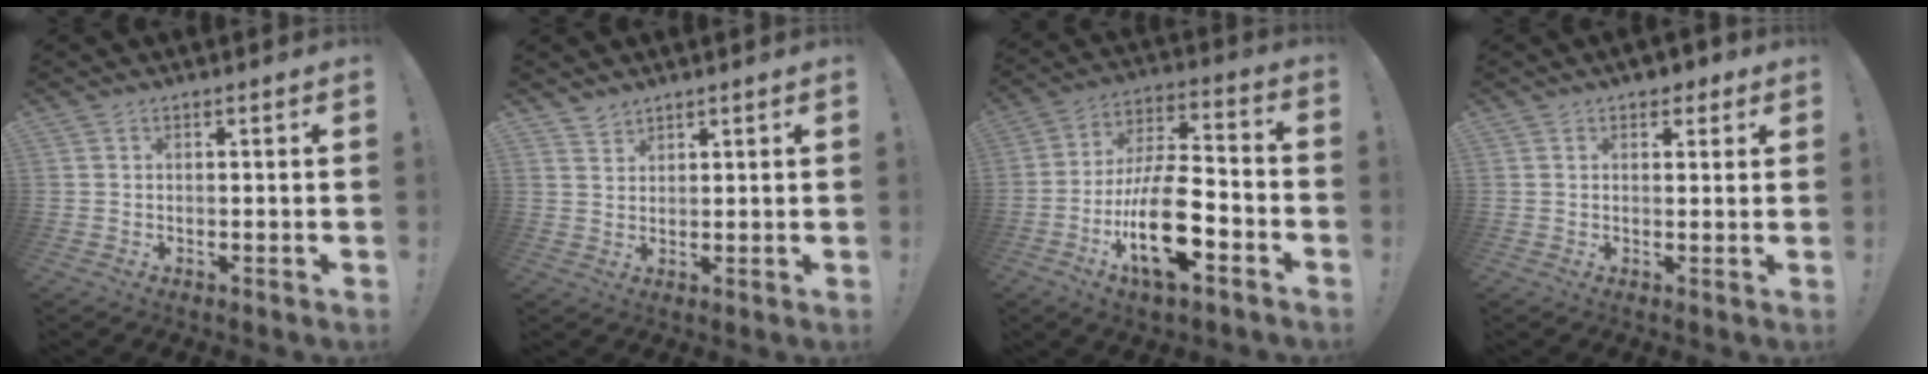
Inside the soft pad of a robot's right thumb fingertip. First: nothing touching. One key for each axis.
{"total": 2.8, "fx": 2.6, "fy": 1.1, "fz": 0.1, "tx": 0.005, "ty": -0.020, "tz": 0.048}
{"total": 20.2, "fx": -7.7, "fy": 8.2, "fz": 16.8, "tx": -0.313, "ty": 0.042, "tz": -0.124}
{"total": 3.2, "fx": 1.9, "fy": 2.0, "fz": 1.7, "tx": -0.008, "ty": -0.007, "tz": 0.030}